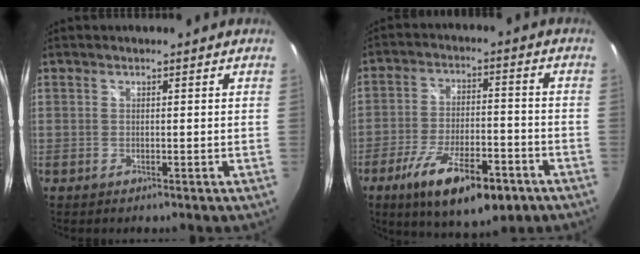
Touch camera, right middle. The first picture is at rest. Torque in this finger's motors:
{"motor_torque": [2.14, 0.00, 0.62, 0.18]}